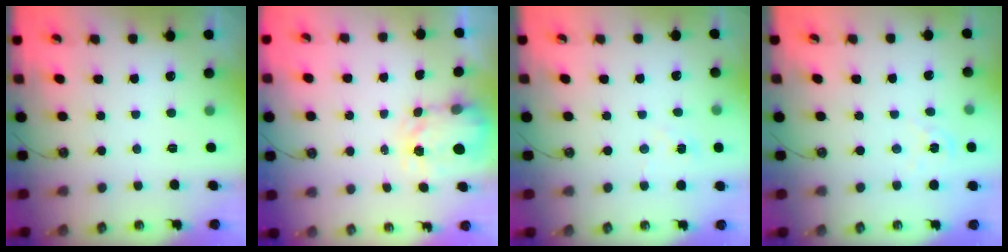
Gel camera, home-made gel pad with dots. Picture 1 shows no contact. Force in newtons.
{"total": 3.6, "press": 3.5, "slide": 0.4}
{"total": 3.9, "press": 3.9, "slide": 0.3}
{"total": 2.4, "press": 2.4, "slide": 0.2}